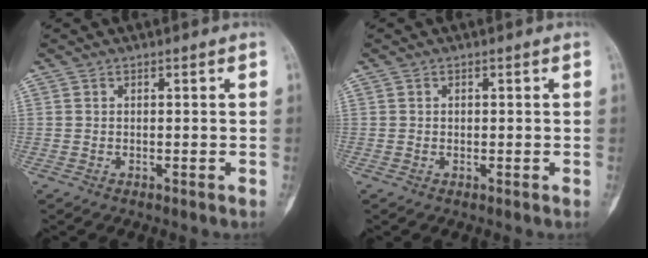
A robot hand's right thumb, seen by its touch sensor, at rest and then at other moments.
{"total": 0.7, "force": [0.0, 0.6, 0.4], "torque": [-0.005, 0.001, 0.000]}